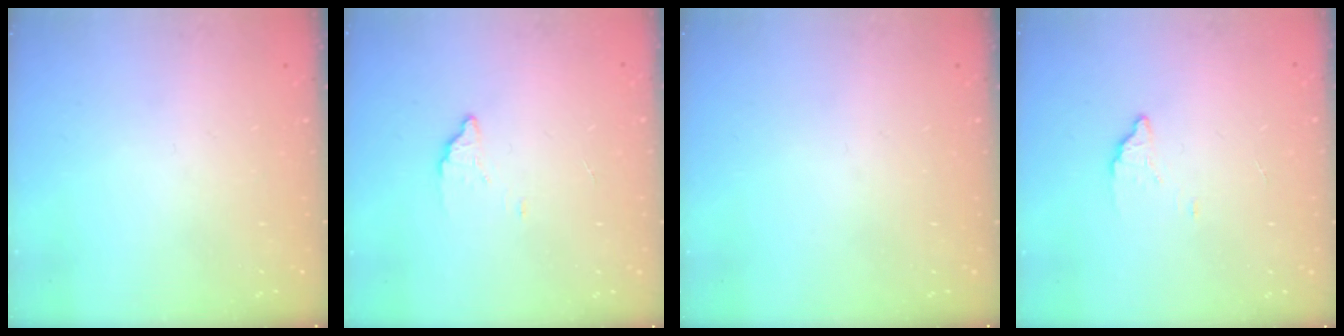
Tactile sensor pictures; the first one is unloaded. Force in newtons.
{"total": 2.4, "press": 2.4, "slide": 0.1}
{"total": 0.0}
{"total": 2.4, "press": 2.4, "slide": 0.1}